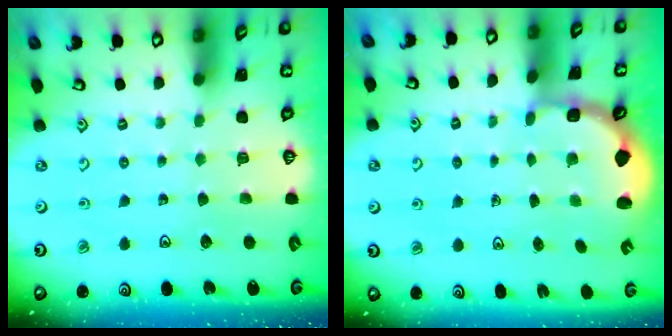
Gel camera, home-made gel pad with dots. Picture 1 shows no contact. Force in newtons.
{"total": 2.7, "press": 2.1, "slide": 1.7}